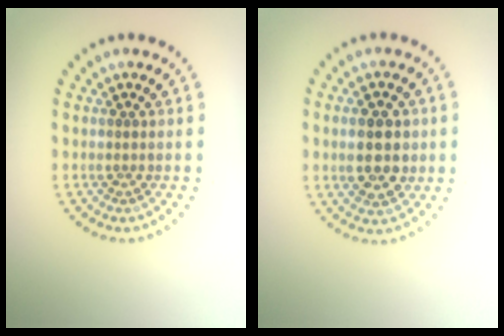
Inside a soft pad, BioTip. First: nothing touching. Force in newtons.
{"total": 3.9, "press": 3.9, "slide": 0.4}